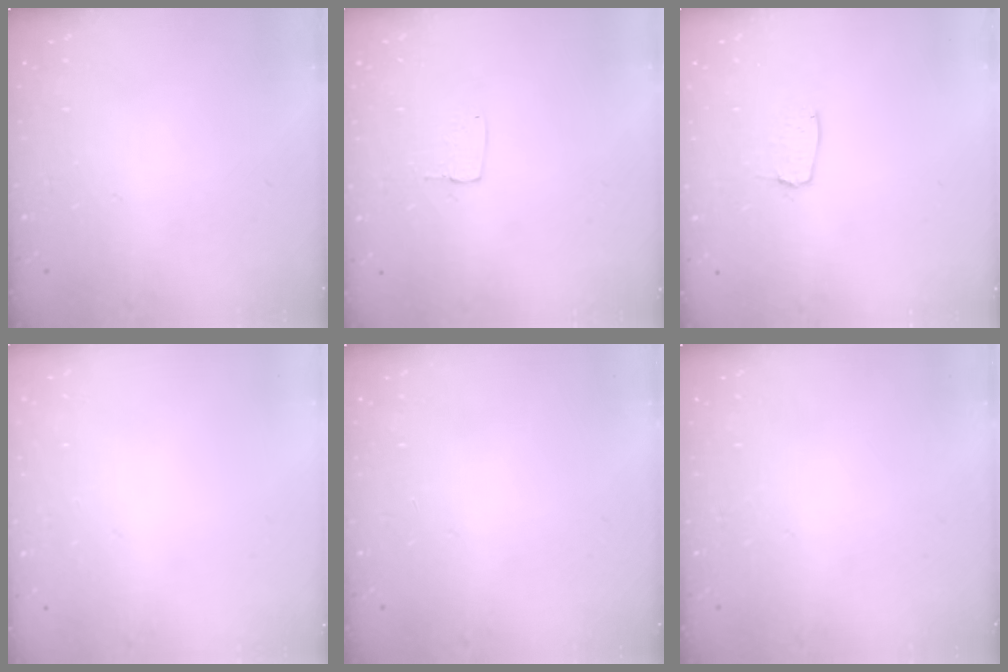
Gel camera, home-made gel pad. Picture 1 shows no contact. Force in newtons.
{"total": 3.5, "press": 3.5, "slide": 0.1}
{"total": 4.0, "press": 4.0, "slide": 0.3}
{"total": 0.0}
{"total": 0.0}
{"total": 0.0}